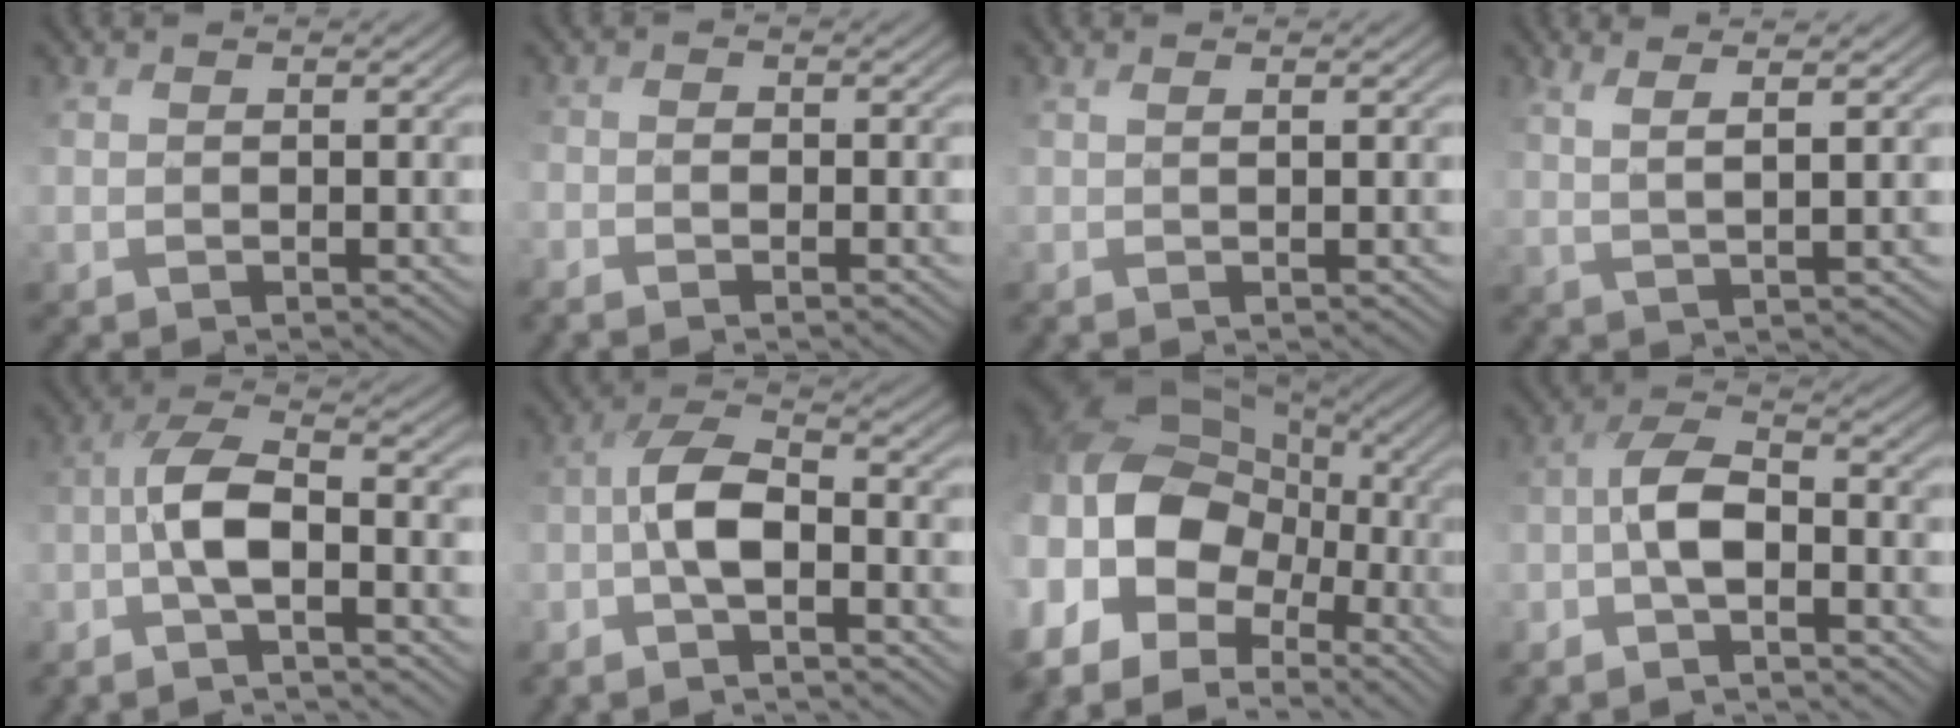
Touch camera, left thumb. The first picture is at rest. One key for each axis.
{"total": 2.3, "fx": -1.6, "fy": 0.9, "fz": 1.4, "tx": -0.023, "ty": 0.000, "tz": -0.029}
{"total": 1.1, "fx": 0.3, "fy": 0.1, "fz": 1.0, "tx": -0.022, "ty": 0.006, "tz": 0.002}
{"total": 4.8, "fx": 2.7, "fy": 0.7, "fz": 3.8, "tx": -0.060, "ty": 0.010, "tz": 0.035}
{"total": 6.8, "fx": -2.6, "fy": 2.0, "fz": 5.9, "tx": -0.116, "ty": 0.011, "tz": -0.066}
{"total": 6.4, "fx": -2.8, "fy": 2.2, "fz": 5.3, "tx": -0.104, "ty": 0.009, "tz": -0.070}
{"total": 18.9, "fx": -5.1, "fy": 13.4, "fz": 12.3, "tx": -0.303, "ty": 0.001, "tz": -0.095}
{"total": 5.7, "fx": -2.8, "fy": 2.1, "fz": 4.6, "tx": -0.090, "ty": 0.008, "tz": -0.069}